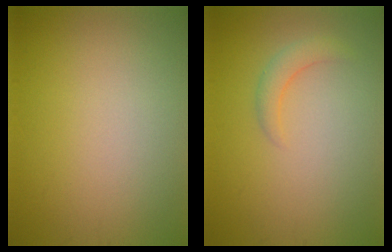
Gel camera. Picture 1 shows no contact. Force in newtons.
{"total": 1.7, "press": 1.7, "slide": 0.3}